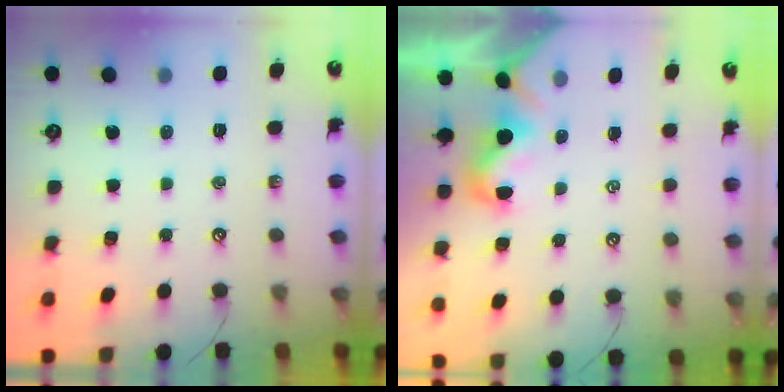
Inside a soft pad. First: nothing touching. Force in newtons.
{"total": 1.0, "press": 0.9, "slide": 0.4}